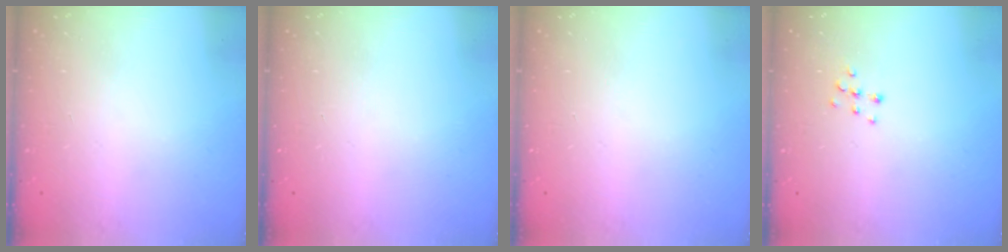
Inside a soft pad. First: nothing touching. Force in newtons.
{"total": 0.0}
{"total": 0.0}
{"total": 5.8, "press": 5.8, "slide": 0.3}